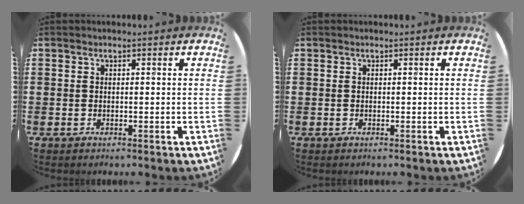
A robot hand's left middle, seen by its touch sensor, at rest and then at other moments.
{"total": 0.0}